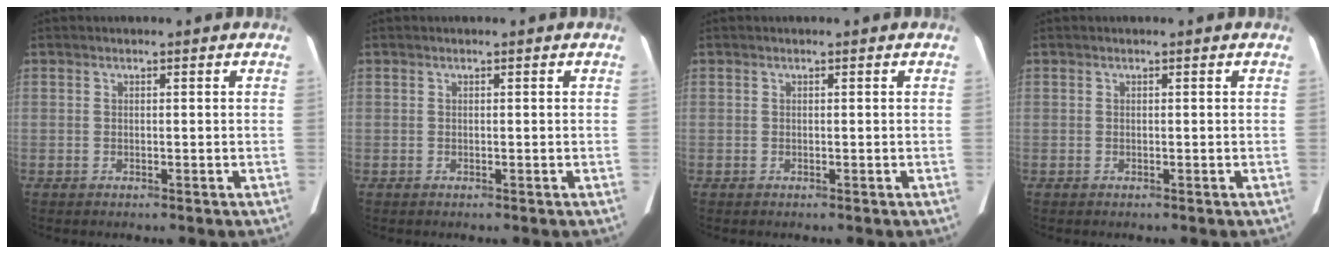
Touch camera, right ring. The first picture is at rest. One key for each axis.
{"total": 0.0}
{"total": 0.0}
{"total": 0.0}